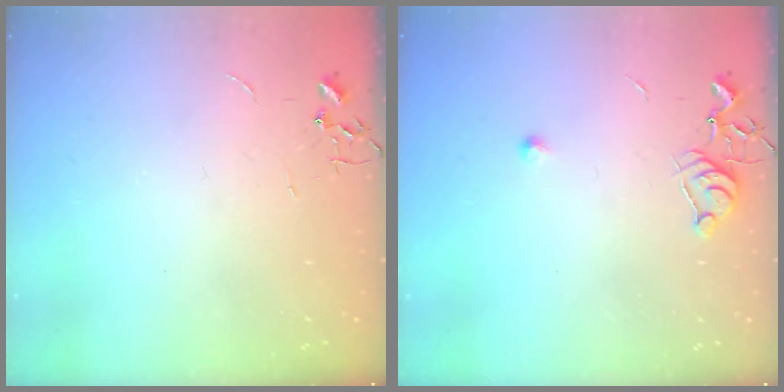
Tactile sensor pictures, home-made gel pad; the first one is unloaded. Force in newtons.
{"total": 6.3, "press": 6.2, "slide": 0.8}